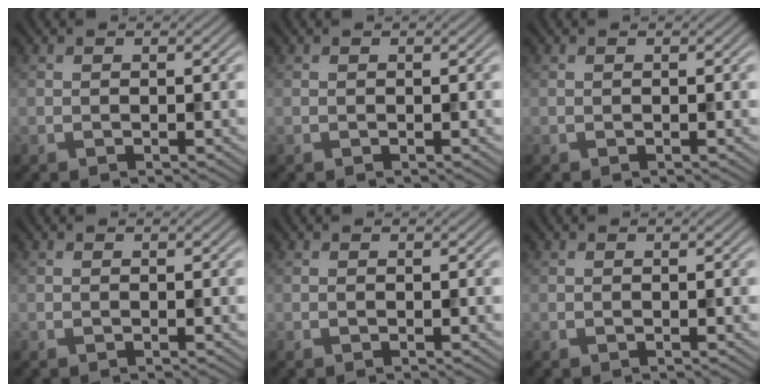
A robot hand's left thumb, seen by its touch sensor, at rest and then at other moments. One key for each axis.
{"total": 0.0}
{"total": 0.0}
{"total": 0.0}
{"total": 0.0}
{"total": 0.0}